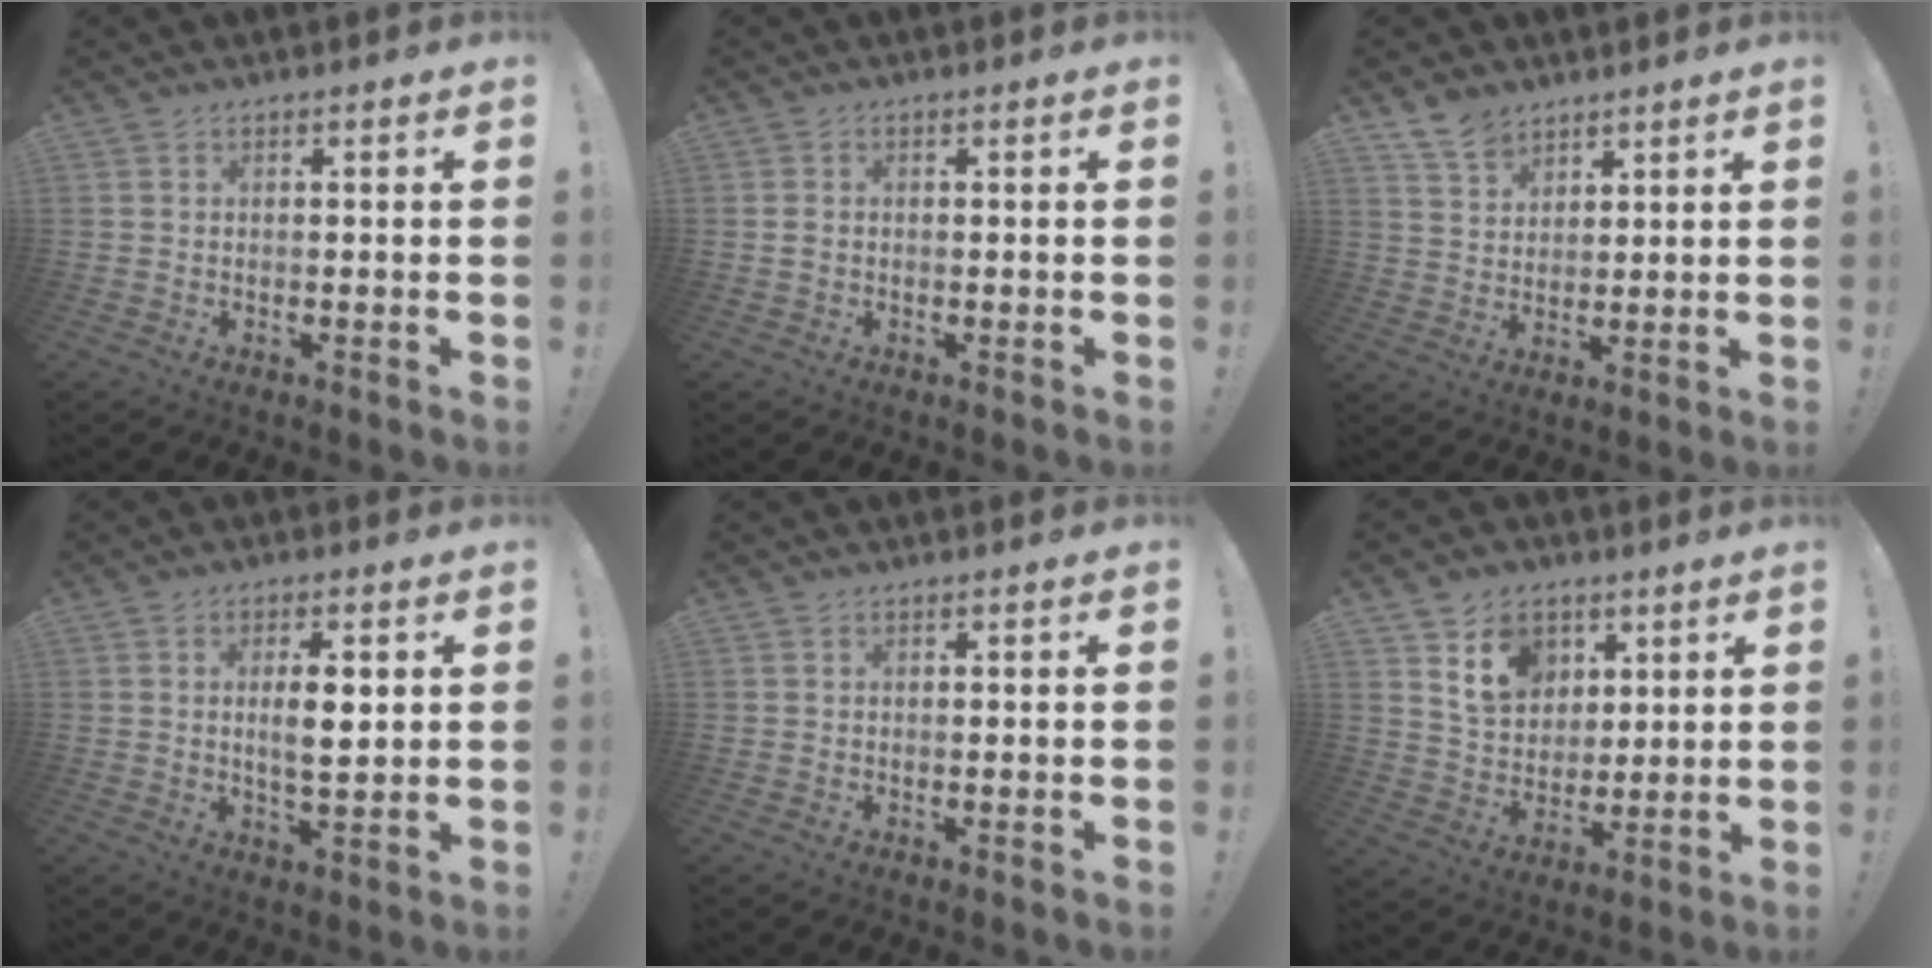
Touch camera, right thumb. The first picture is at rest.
{"total": 1.2, "force": [-0.2, 1.0, 0.6], "torque": [-0.018, 0.008, -0.001]}
{"total": 7.7, "force": [6.0, 4.5, 1.7], "torque": [-0.031, -0.039, 0.118]}
{"total": 6.7, "force": [1.2, 2.1, 6.2], "torque": [-0.102, -0.010, 0.014]}
{"total": 0.0}
{"total": 13.3, "force": [6.9, 10.0, 5.3], "torque": [-0.085, -0.029, 0.137]}